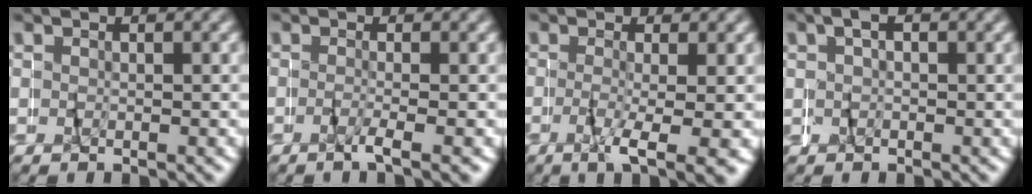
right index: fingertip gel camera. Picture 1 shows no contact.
{"total": 2.0, "force": [-1.5, -0.4, 1.3], "torque": [-0.035, -0.006, -0.022]}
{"total": 4.2, "force": [-2.2, 0.3, 3.6], "torque": [-0.055, -0.018, -0.028]}
{"total": 1.2, "force": [0.3, 1.0, 0.5], "torque": [-0.010, 0.005, 0.003]}